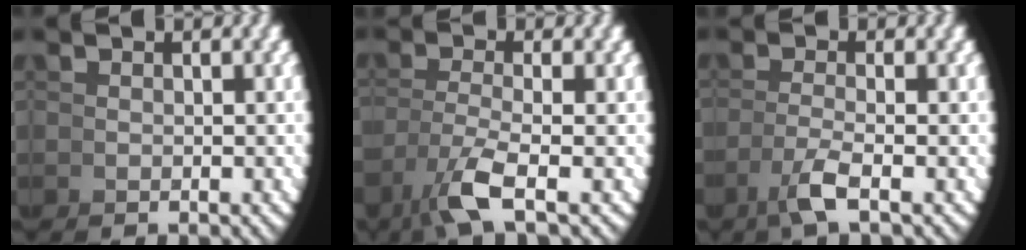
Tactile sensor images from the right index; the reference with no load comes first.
{"total": 3.7, "force": [-1.1, 0.6, 3.5], "torque": [-0.075, -0.020, -0.005]}
{"total": 2.6, "force": [-1.1, -0.7, 2.3], "torque": [-0.042, -0.007, -0.011]}